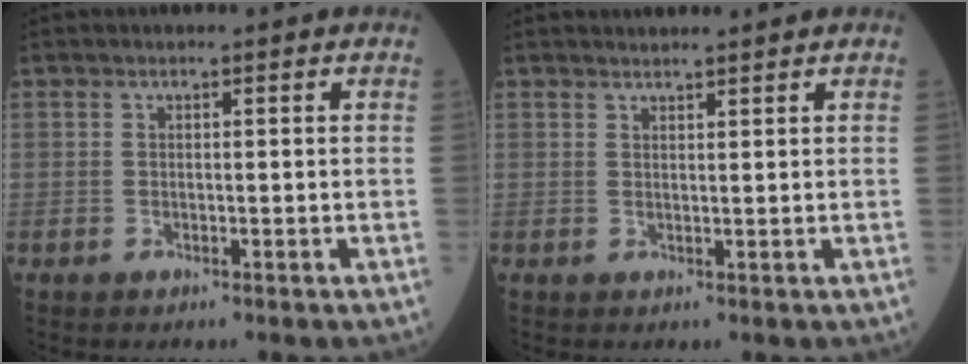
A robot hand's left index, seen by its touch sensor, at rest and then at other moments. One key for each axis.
{"total": 3.1, "fx": 3.0, "fy": 0.0, "fz": 0.8, "tx": -0.013, "ty": 0.019, "tz": 0.043}